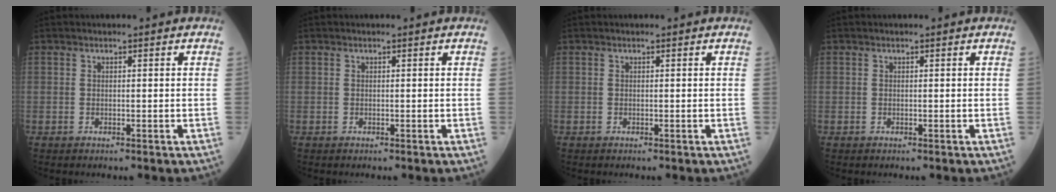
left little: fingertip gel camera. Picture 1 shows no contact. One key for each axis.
{"total": 0.0}
{"total": 0.0}
{"total": 0.0}